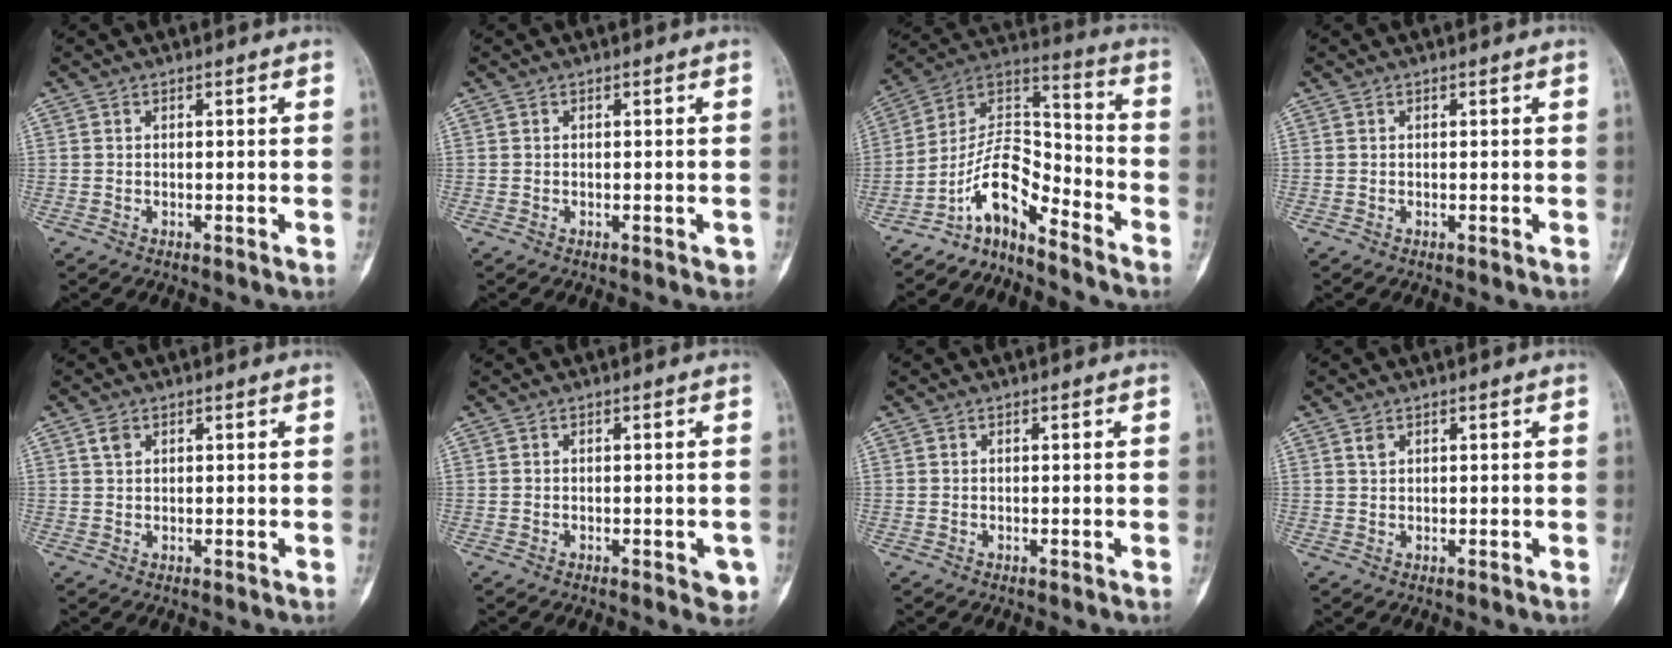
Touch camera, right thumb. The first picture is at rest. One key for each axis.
{"total": 1.0, "fx": -0.4, "fy": 0.5, "fz": 0.8, "tx": -0.005, "ty": 0.000, "tz": -0.004}
{"total": 11.5, "fx": -8.4, "fy": 4.2, "fz": 6.7, "tx": -0.111, "ty": 0.106, "tz": -0.161}
{"total": 0.0}
{"total": 1.7, "fx": 0.9, "fy": 1.1, "fz": 1.0, "tx": -0.014, "ty": 0.001, "tz": 0.018}
{"total": 3.2, "fx": -1.1, "fy": 1.5, "fz": 2.6, "tx": -0.012, "ty": 0.001, "tz": -0.009}
{"total": 0.0}
{"total": 1.2, "fx": 0.7, "fy": 0.7, "fz": 0.6, "tx": -0.007, "ty": 0.000, "tz": 0.014}